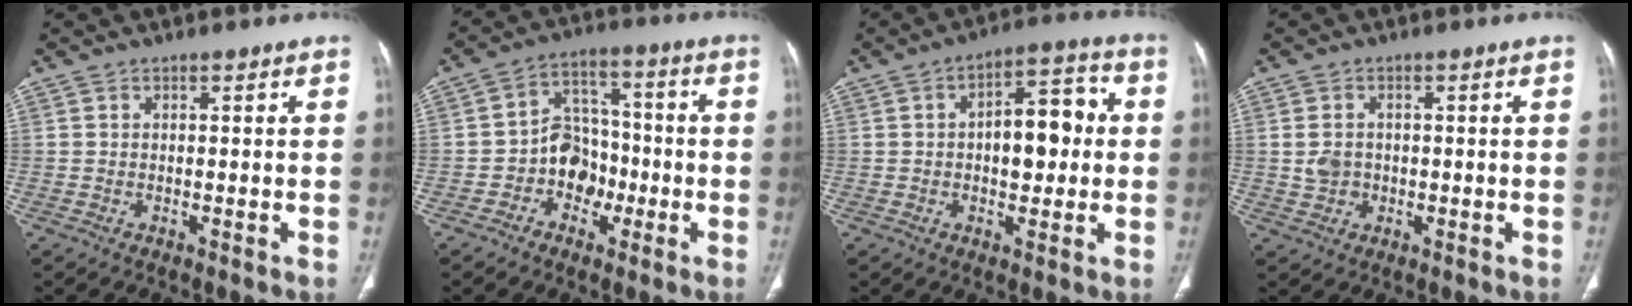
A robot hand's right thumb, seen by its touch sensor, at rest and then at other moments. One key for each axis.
{"total": 9.0, "fx": -3.0, "fy": 7.4, "fz": 4.2, "tx": -0.022, "ty": 0.043, "tz": -0.057}
{"total": 11.1, "fx": 0.6, "fy": 5.9, "fz": 9.4, "tx": -0.106, "ty": 0.026, "tz": 0.003}
{"total": 3.2, "fx": 0.0, "fy": 2.7, "fz": 1.7, "tx": -0.026, "ty": 0.004, "tz": 0.003}